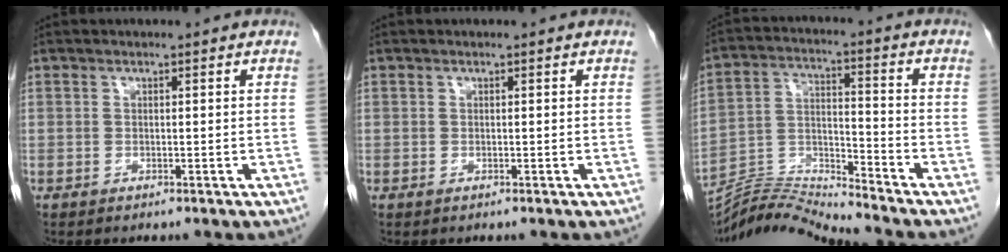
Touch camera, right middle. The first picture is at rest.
{"total": 0.0}
{"total": 10.8, "force": [-10.6, -2.1, 0.3], "torque": [-0.006, 0.034, -0.198]}